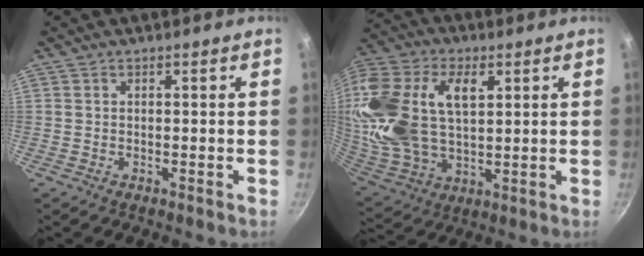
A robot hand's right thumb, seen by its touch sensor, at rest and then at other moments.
{"total": 26.8, "force": [7.1, 16.6, 19.8], "torque": [-0.430, 0.006, 0.132]}